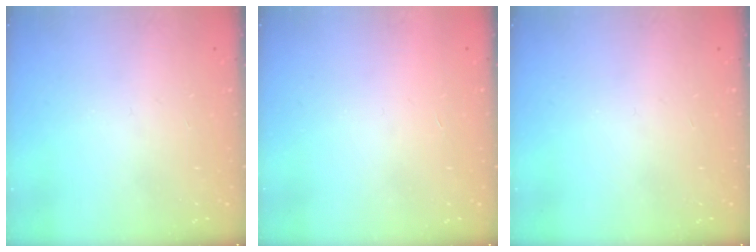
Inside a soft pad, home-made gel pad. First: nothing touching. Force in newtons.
{"total": 1.6, "press": 1.6, "slide": 0.1}
{"total": 0.0}